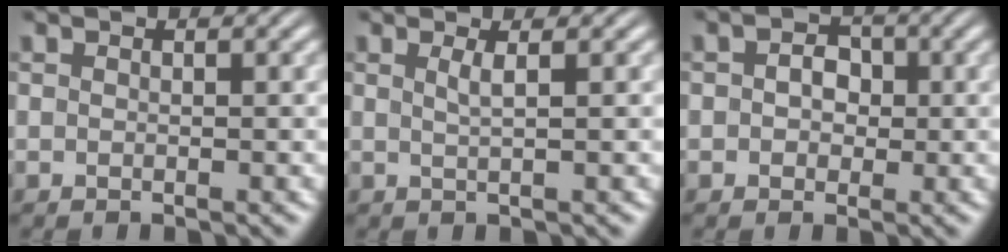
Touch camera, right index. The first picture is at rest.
{"total": 1.2, "force": [0.3, -0.5, 1.1], "torque": [-0.021, -0.007, 0.011]}
{"total": 2.3, "force": [-0.4, 1.9, 1.1], "torque": [-0.013, -0.005, -0.006]}